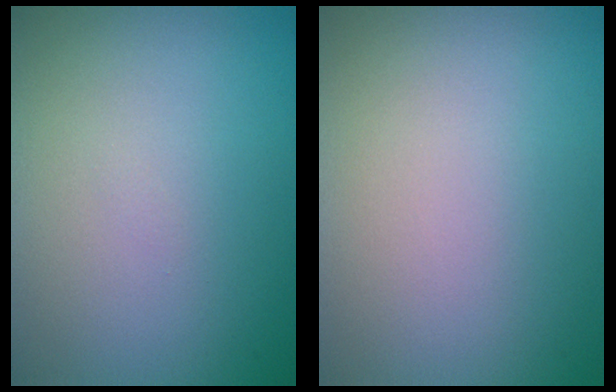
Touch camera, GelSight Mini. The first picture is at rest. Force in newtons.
{"total": 0.0}